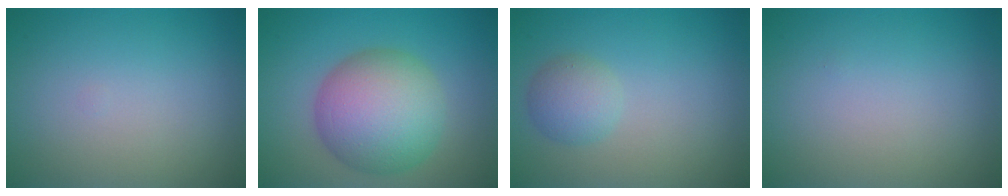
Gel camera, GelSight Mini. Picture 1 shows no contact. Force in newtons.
{"total": 8.9, "press": 8.9, "slide": 0.3}
{"total": 2.4, "press": 2.4, "slide": 0.2}
{"total": 0.0}